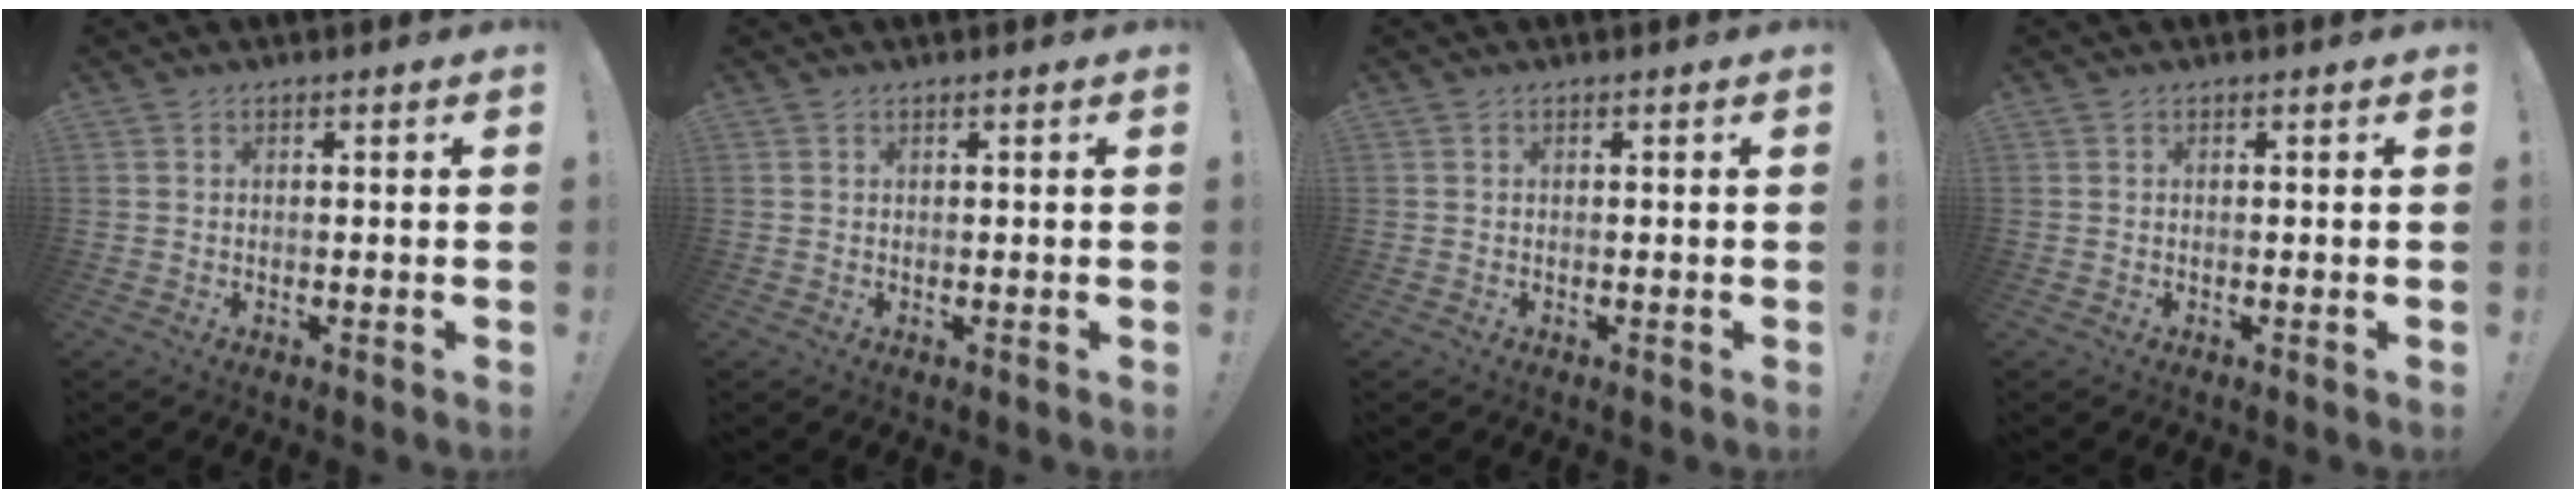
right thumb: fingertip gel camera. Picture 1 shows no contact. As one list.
[{"total": 0.0}, {"total": 0.0}, {"total": 0.0}]